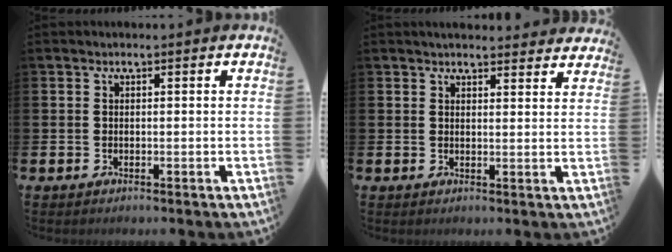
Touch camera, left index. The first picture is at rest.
{"total": 3.2, "force": [3.2, 0.4, 0.0], "torque": [-0.004, -0.016, 0.058]}